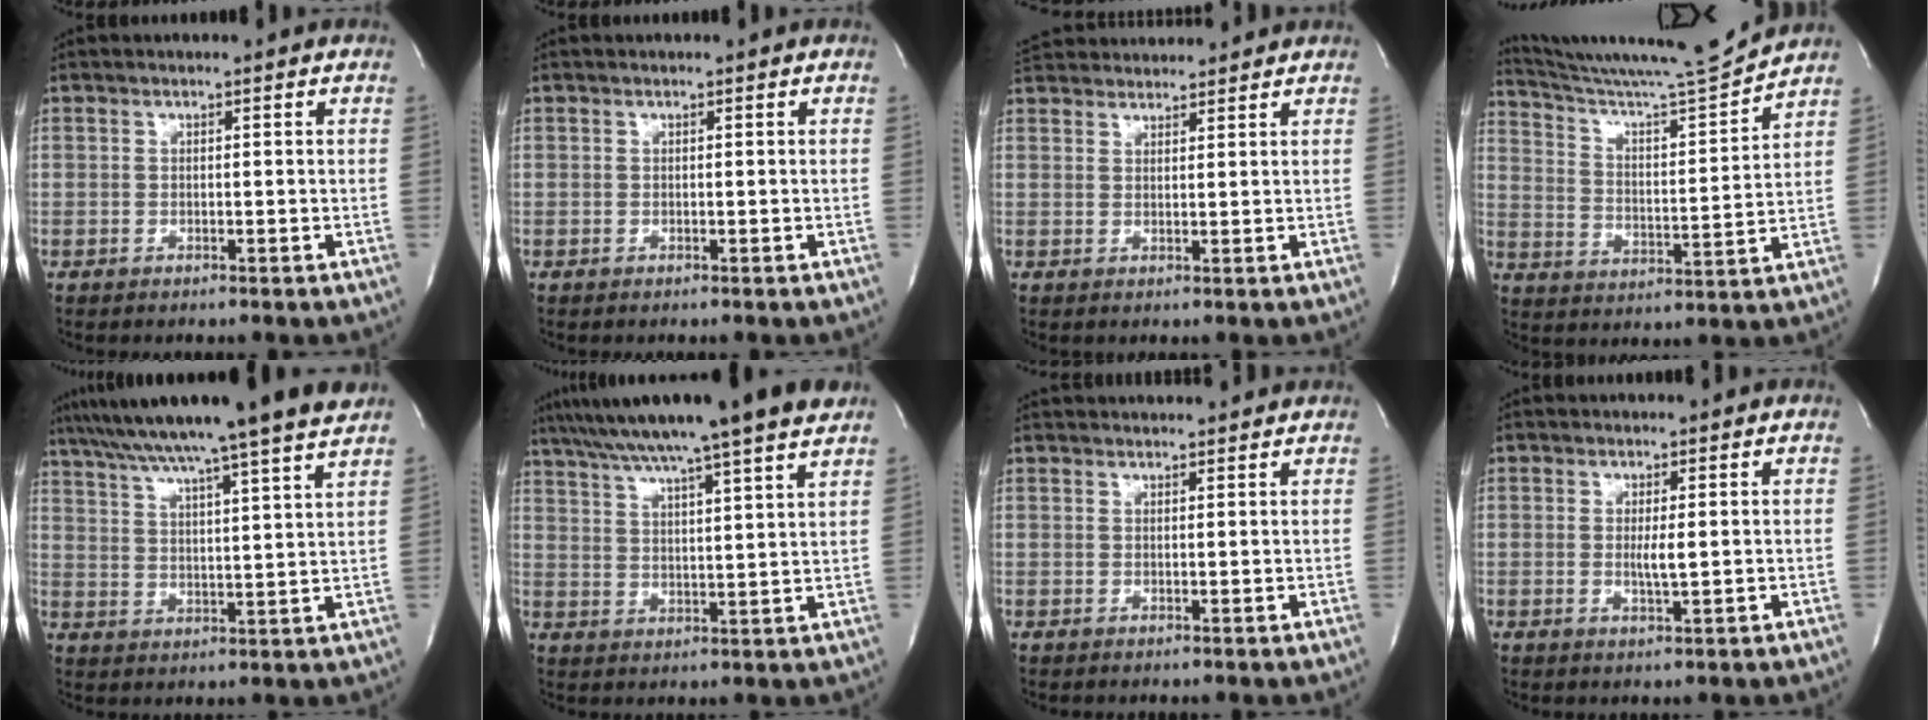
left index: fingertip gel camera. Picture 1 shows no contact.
{"total": 0.0}
{"total": 10.0, "force": [9.6, 1.8, 2.1], "torque": [-0.039, 0.039, 0.148]}
{"total": 14.7, "force": [14.1, -2.5, 3.4], "torque": [-0.067, -0.042, 0.230]}
{"total": 20.0, "force": [17.0, -1.7, 10.4], "torque": [-0.180, -0.001, 0.244]}
{"total": 18.5, "force": [15.2, -0.7, 10.5], "torque": [-0.181, 0.019, 0.221]}
{"total": 8.5, "force": [8.2, 1.0, 1.9], "torque": [-0.023, 0.033, 0.100]}
{"total": 2.1, "force": [0.1, 0.1, 2.1], "torque": [-0.041, -0.006, 0.003]}